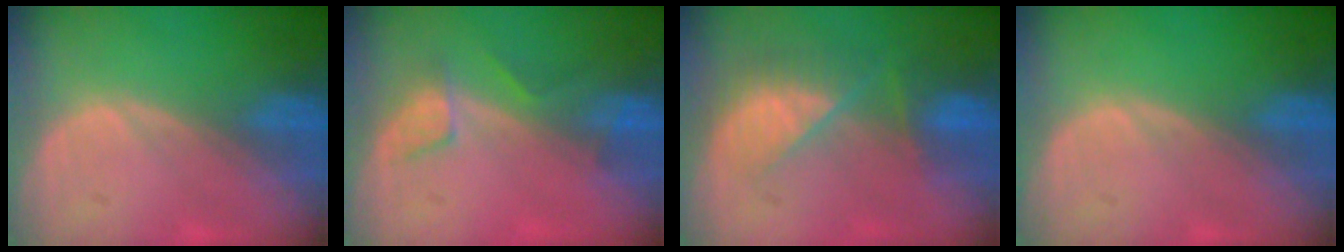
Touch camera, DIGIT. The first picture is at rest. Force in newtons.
{"total": 3.6, "press": 3.3, "slide": 1.4}
{"total": 7.5, "press": 6.7, "slide": 3.3}
{"total": 0.0}